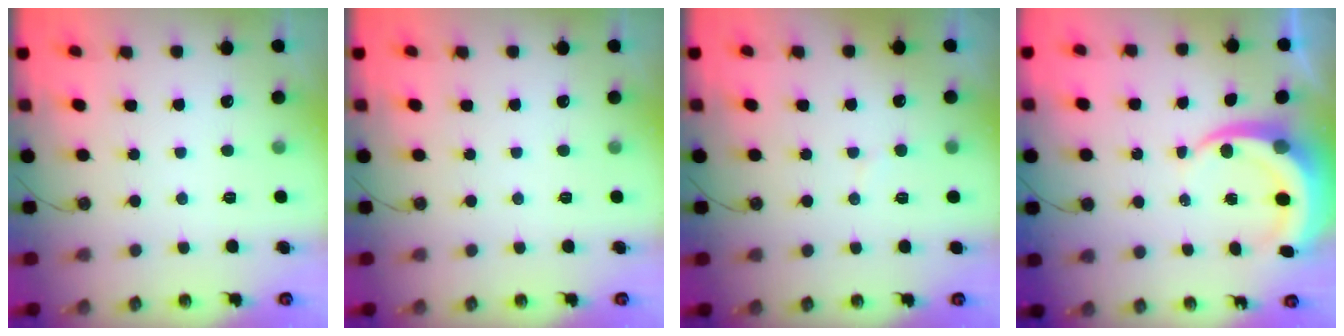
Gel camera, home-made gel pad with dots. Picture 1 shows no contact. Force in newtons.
{"total": 0.0}
{"total": 4.1, "press": 4.0, "slide": 0.4}
{"total": 7.1, "press": 7.1, "slide": 0.9}